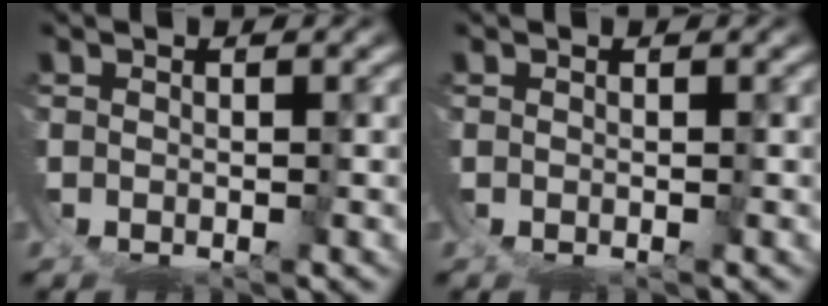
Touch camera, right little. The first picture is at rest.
{"total": 0.0}